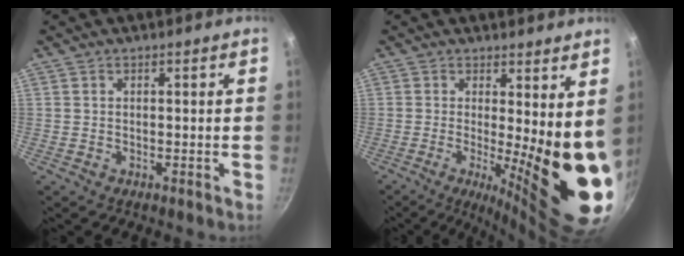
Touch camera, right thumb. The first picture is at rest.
{"total": 14.9, "force": [1.3, 4.4, 14.2], "torque": [-0.164, -0.049, 0.026]}